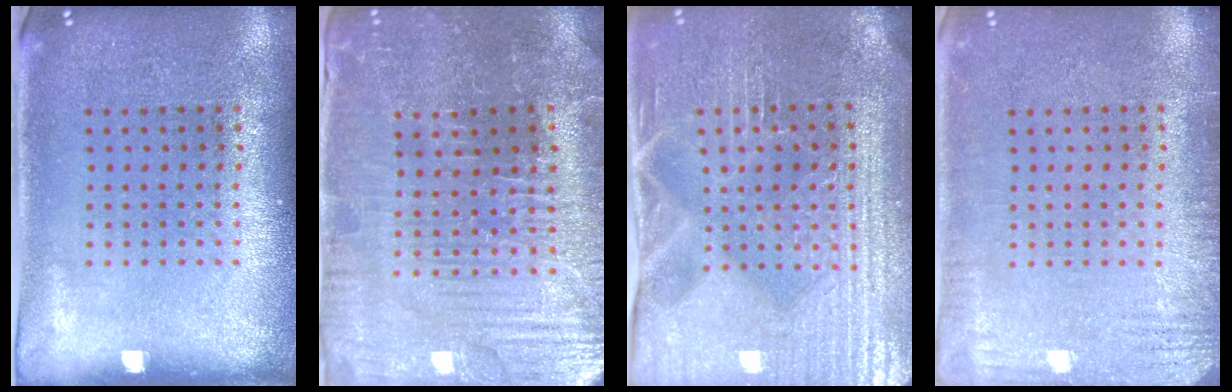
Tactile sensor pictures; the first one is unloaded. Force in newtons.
{"total": 3.7, "press": 3.7, "slide": 0.4}
{"total": 4.2, "press": 4.0, "slide": 1.2}
{"total": 2.5, "press": 2.5, "slide": 0.4}